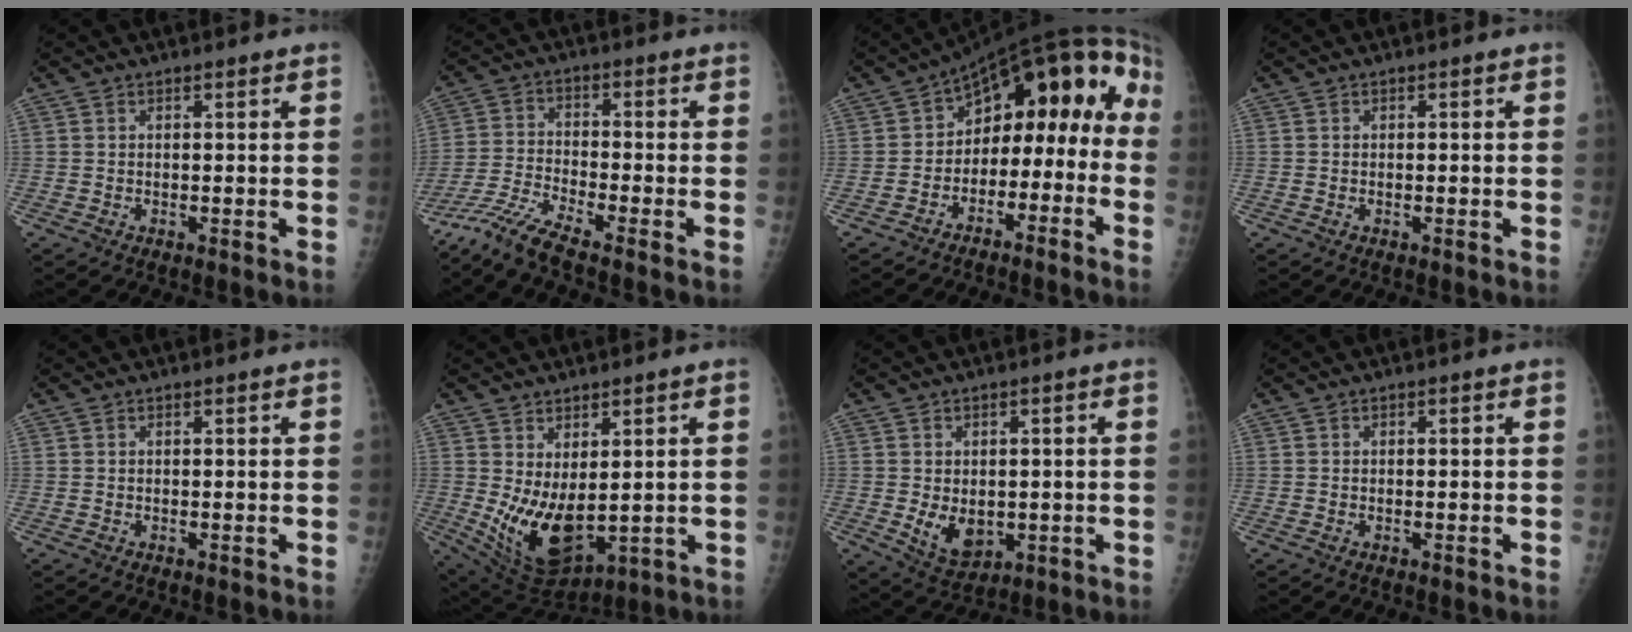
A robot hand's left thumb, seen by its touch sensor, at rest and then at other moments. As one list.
[{"total": 7.3, "force": [-6.4, -0.5, 3.4], "torque": [-0.089, 0.012, -0.137]}, {"total": 16.0, "force": [-4.0, 9.9, 11.8], "torque": [-0.137, 0.088, -0.066]}, {"total": 0.0}, {"total": 0.0}, {"total": 12.1, "force": [0.2, 6.3, 10.3], "torque": [-0.166, -0.026, 0.036]}, {"total": 7.0, "force": [-0.9, 5.0, 4.9], "torque": [-0.059, -0.009, 0.003]}, {"total": 0.0}]